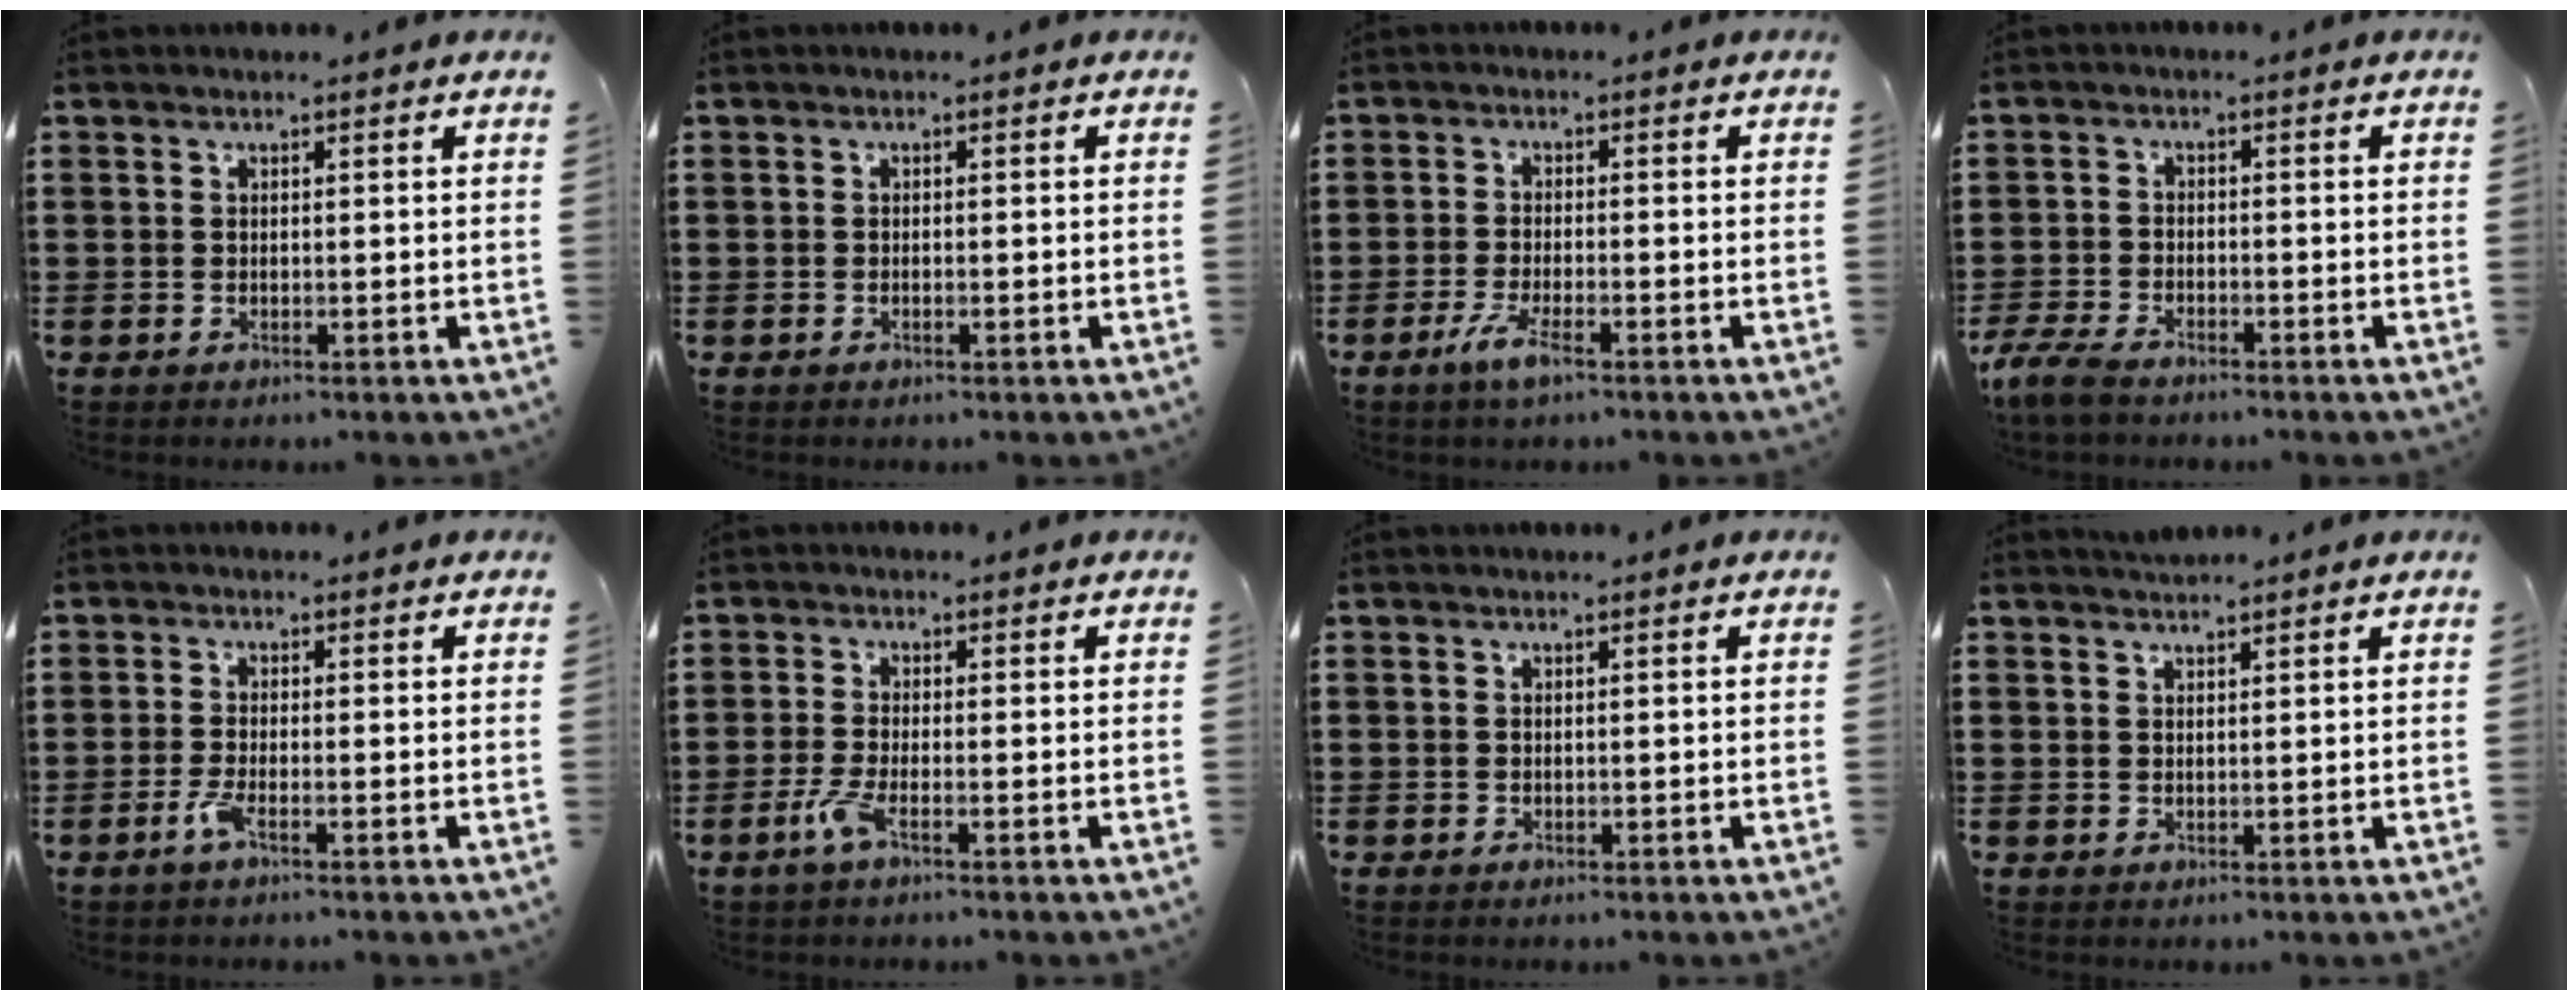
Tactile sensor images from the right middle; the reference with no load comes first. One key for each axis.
{"total": 0.6, "fx": -0.3, "fy": 0.1, "fz": 0.5, "tx": -0.010, "ty": -0.003, "tz": -0.004}
{"total": 4.1, "fx": -2.3, "fy": 0.6, "fz": 3.4, "tx": -0.075, "ty": -0.009, "tz": -0.045}
{"total": 4.0, "fx": -3.5, "fy": 0.9, "fz": 1.8, "tx": -0.057, "ty": -0.007, "tz": -0.075}
{"total": 2.5, "fx": -1.3, "fy": 0.3, "fz": 2.2, "tx": -0.053, "ty": -0.005, "tz": -0.029}
{"total": 3.2, "fx": -1.6, "fy": 0.4, "fz": 2.7, "tx": -0.068, "ty": -0.008, "tz": -0.036}
{"total": 0.0}
{"total": 1.2, "fx": 1.2, "fy": 0.0, "fz": 0.0, "tx": -0.002, "ty": 0.000, "tz": 0.022}